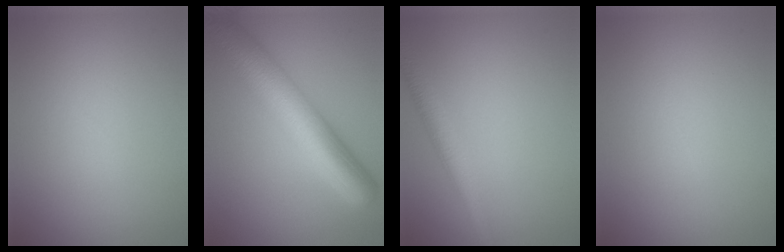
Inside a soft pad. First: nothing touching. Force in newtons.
{"total": 9.4, "press": 9.4, "slide": 0.4}
{"total": 2.9, "press": 2.9, "slide": 0.2}
{"total": 0.0}